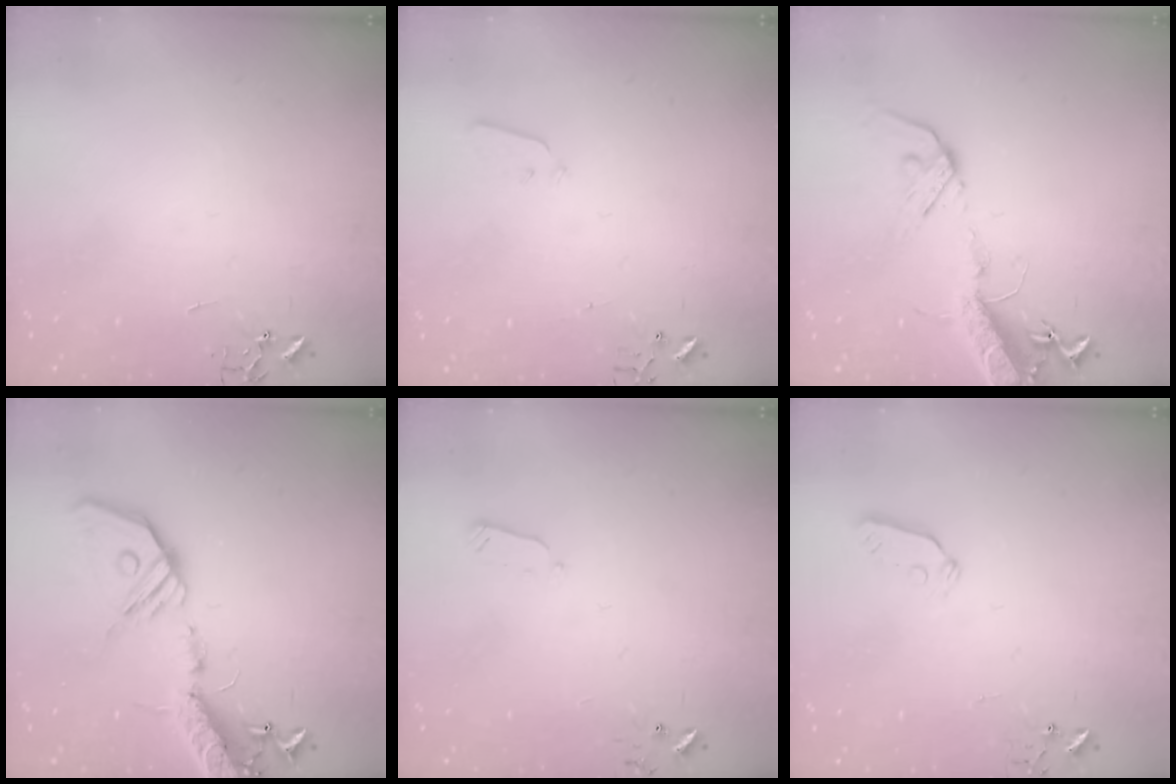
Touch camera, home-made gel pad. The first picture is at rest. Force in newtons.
{"total": 2.9, "press": 2.8, "slide": 0.8}
{"total": 16.2, "press": 15.8, "slide": 3.6}
{"total": 19.7, "press": 19.4, "slide": 3.9}
{"total": 2.4, "press": 2.3, "slide": 0.4}
{"total": 3.9, "press": 3.8, "slide": 0.6}